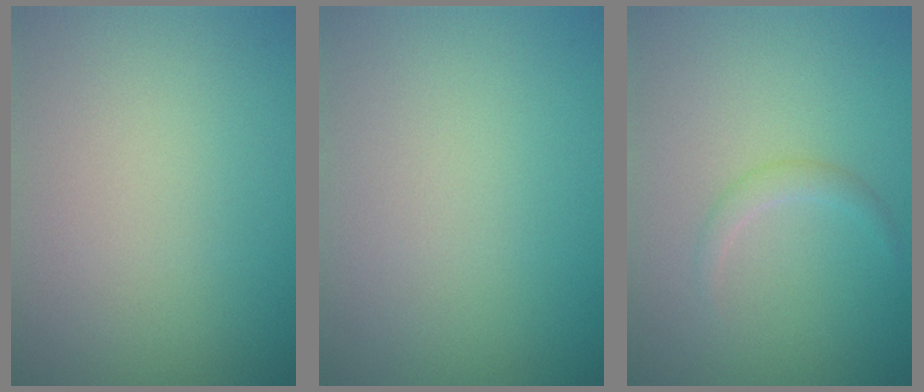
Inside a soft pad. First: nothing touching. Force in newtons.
{"total": 0.0}
{"total": 1.2, "press": 1.1, "slide": 0.1}